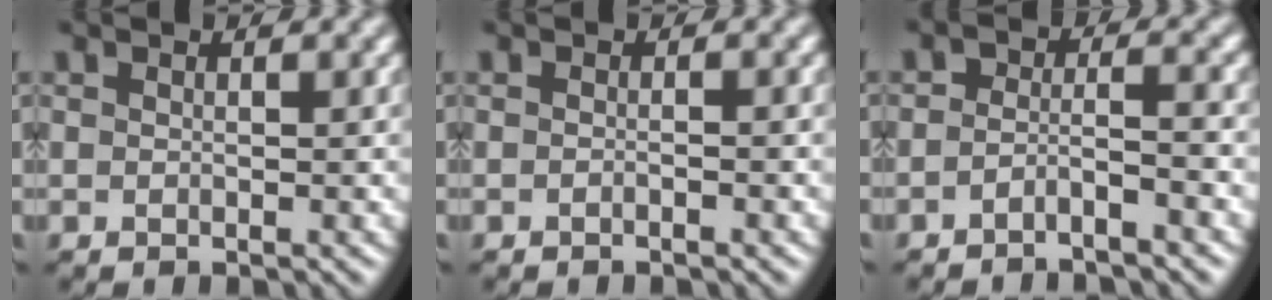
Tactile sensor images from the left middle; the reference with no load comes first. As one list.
[{"total": 0.7, "force": [-0.7, 0.0, 0.1], "torque": [0.001, -0.001, -0.017]}, {"total": 2.1, "force": [-1.8, 0.2, 1.0], "torque": [-0.016, 0.008, -0.040]}]